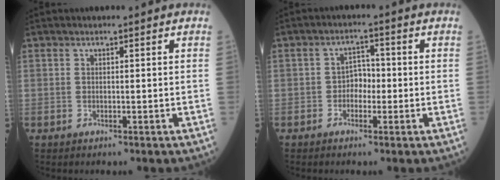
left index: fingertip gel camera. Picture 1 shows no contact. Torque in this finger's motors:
{"motor_torque": [-0.14, 0.18, 0.01, 0.00]}